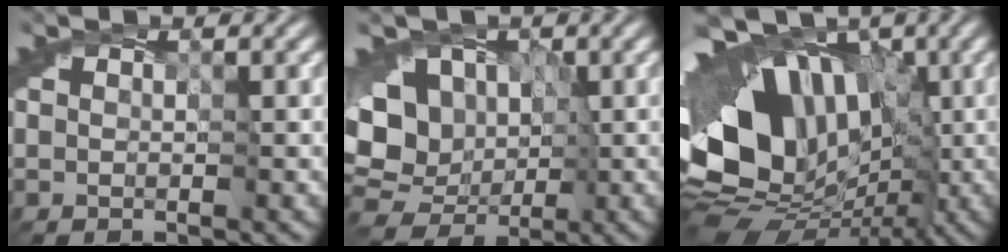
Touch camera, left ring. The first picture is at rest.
{"total": 9.6, "force": [1.1, 8.1, 5.0], "torque": [-0.075, 0.013, -0.005]}
{"total": 18.1, "force": [1.5, 13.0, 12.6], "torque": [-0.224, 0.010, 0.034]}